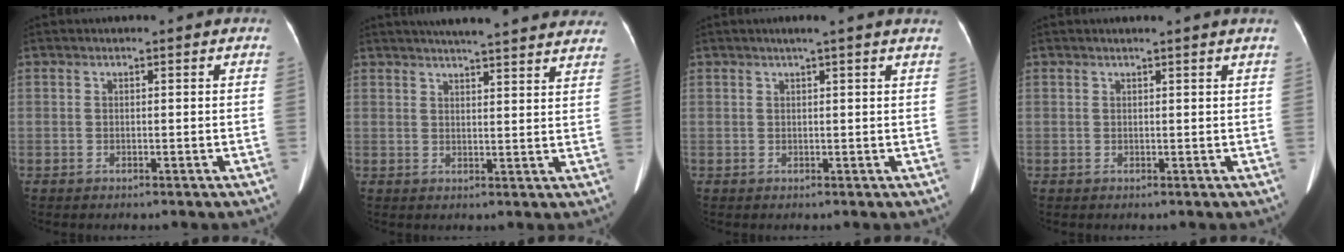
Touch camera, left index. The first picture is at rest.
{"total": 21.5, "force": [19.3, 2.2, 9.1], "torque": [-0.128, 0.004, 0.231]}
{"total": 4.1, "force": [3.2, -0.7, 2.4], "torque": [-0.032, 0.015, 0.036]}
{"total": 1.8, "force": [1.4, -0.6, 0.8], "torque": [-0.021, -0.001, 0.024]}